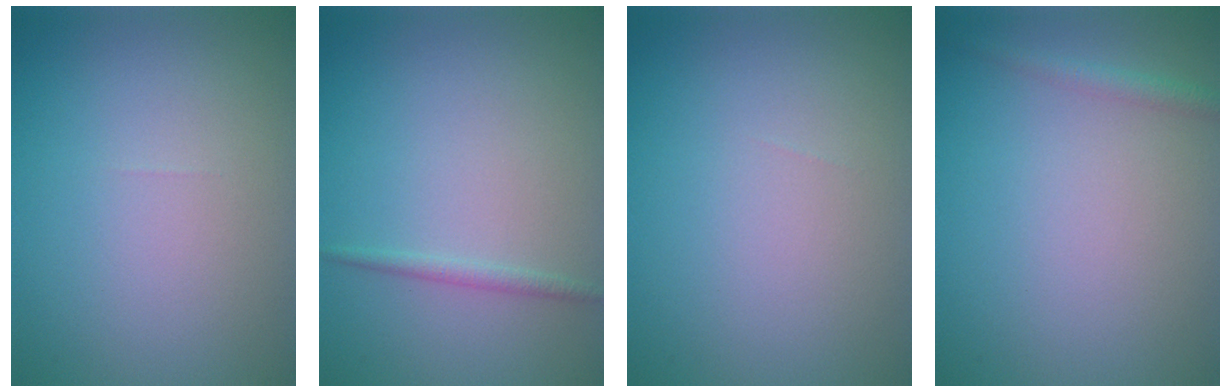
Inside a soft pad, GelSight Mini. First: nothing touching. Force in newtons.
{"total": 0.9, "press": 0.9, "slide": 0.0}
{"total": 0.0}
{"total": 1.3, "press": 1.3, "slide": 0.1}